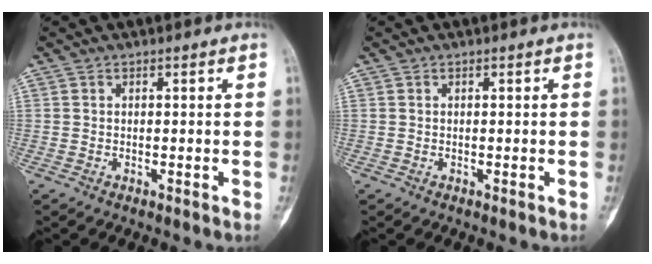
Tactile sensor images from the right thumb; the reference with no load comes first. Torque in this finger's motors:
{"motor_torque": [0.00, 0.00, 0.31, -0.21, 0.02]}